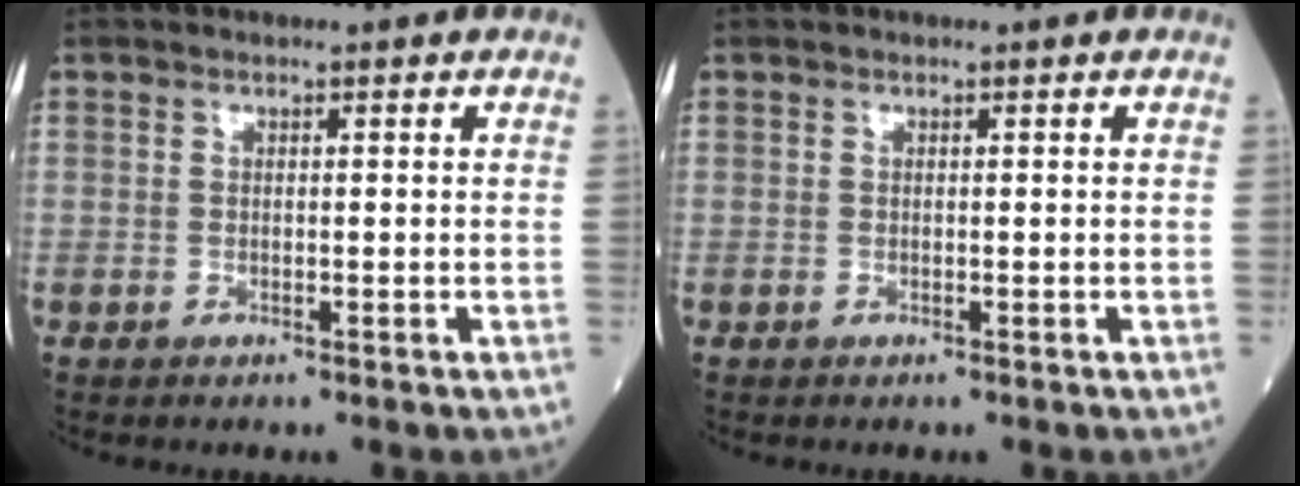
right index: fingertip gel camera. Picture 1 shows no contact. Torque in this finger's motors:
{"motor_torque": [0.39, 0.01, 0.13, 0.03]}